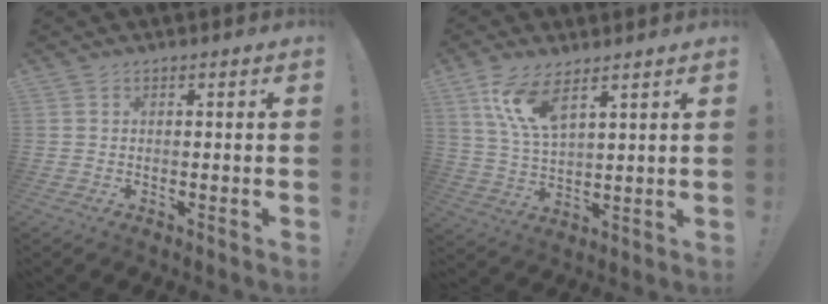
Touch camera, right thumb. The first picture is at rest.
{"total": 10.5, "force": [6.6, 3.8, 7.2], "torque": [-0.151, -0.024, 0.123]}